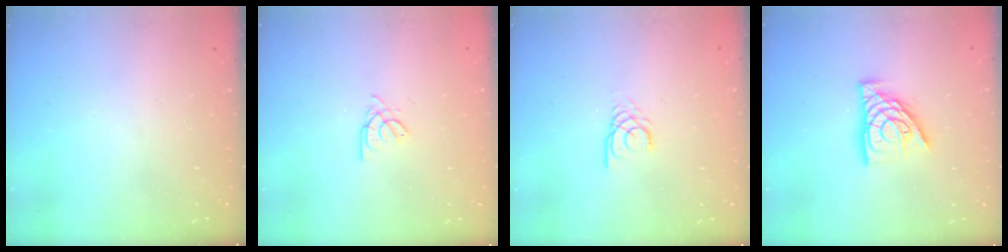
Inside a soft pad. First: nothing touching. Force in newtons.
{"total": 2.0, "press": 2.0, "slide": 0.4}
{"total": 2.2, "press": 2.2, "slide": 0.2}
{"total": 12.1, "press": 12.0, "slide": 1.4}